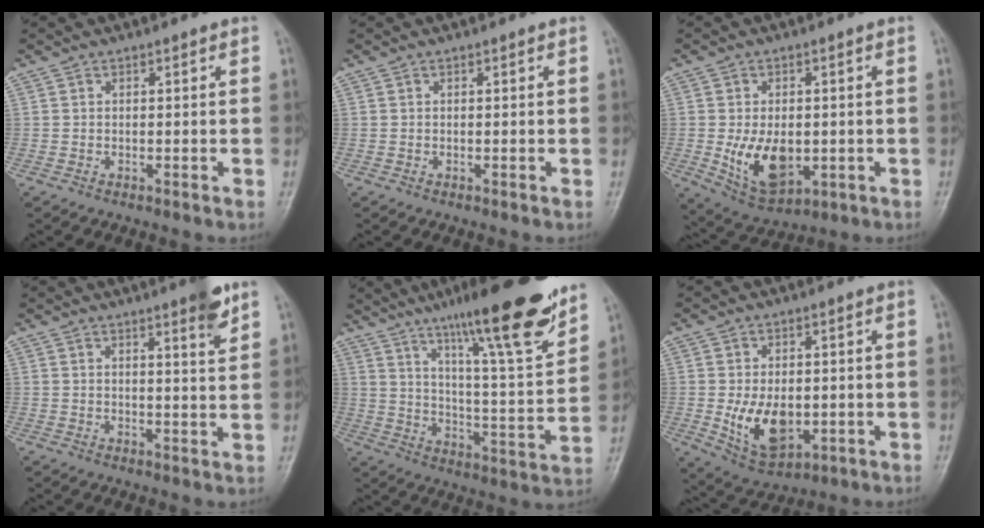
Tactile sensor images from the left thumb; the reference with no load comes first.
{"total": 0.0}
{"total": 10.4, "force": [-1.3, 6.4, 8.0], "torque": [-0.120, -0.010, -0.005]}
{"total": 5.2, "force": [3.3, 0.5, 3.9], "torque": [-0.048, -0.022, 0.044]}
{"total": 22.4, "force": [15.7, 3.1, 15.6], "torque": [-0.215, -0.071, 0.248]}
{"total": 9.7, "force": [-1.2, 6.1, 7.5], "torque": [-0.111, -0.011, -0.003]}